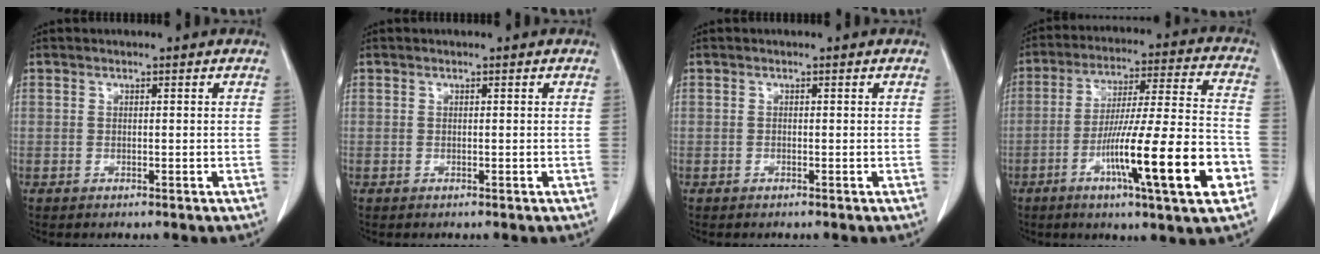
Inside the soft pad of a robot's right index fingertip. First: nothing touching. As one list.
[{"total": 0.0}, {"total": 0.0}, {"total": 19.2, "force": [-7.3, 0.5, 17.8], "torque": [-0.277, -0.013, -0.118]}]